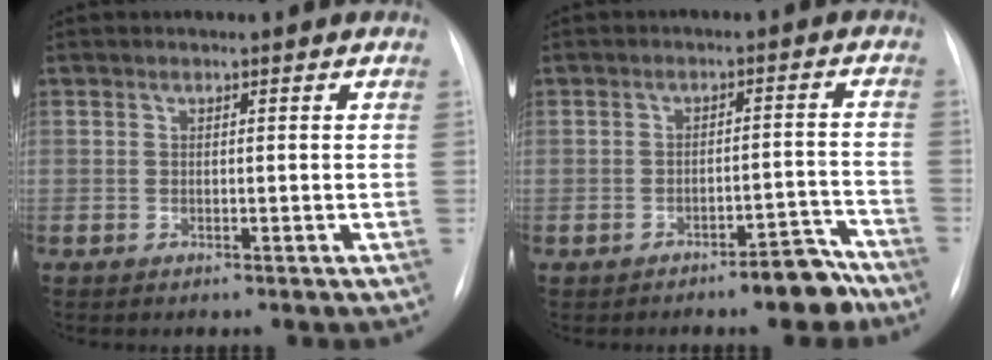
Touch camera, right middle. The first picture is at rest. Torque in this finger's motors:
{"motor_torque": [0.62, -0.60, 0.08, 0.02]}